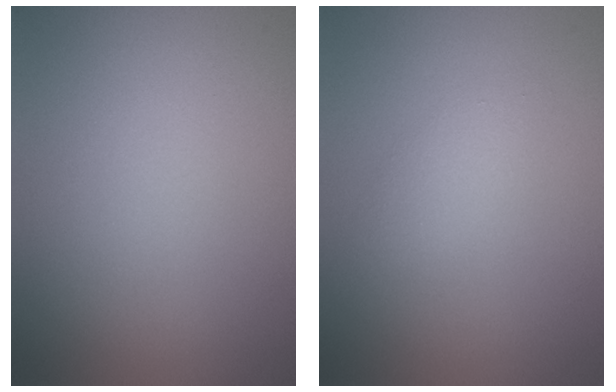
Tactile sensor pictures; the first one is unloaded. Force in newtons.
{"total": 1.2, "press": 1.2, "slide": 0.0}